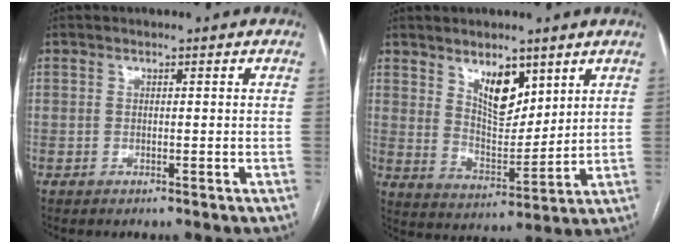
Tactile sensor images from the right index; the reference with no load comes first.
{"total": 8.2, "force": [4.8, 3.7, 5.6], "torque": [-0.096, -0.008, 0.093]}